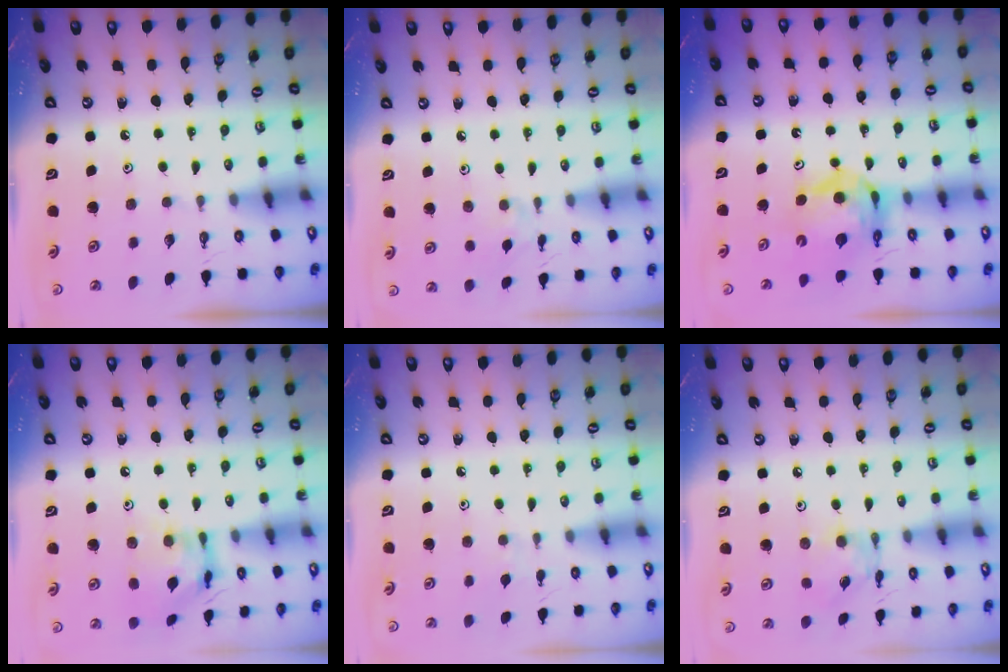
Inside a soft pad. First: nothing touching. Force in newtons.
{"total": 1.9, "press": 1.8, "slide": 0.6}
{"total": 9.7, "press": 9.6, "slide": 1.2}
{"total": 13.5, "press": 13.4, "slide": 1.1}
{"total": 4.0, "press": 4.0, "slide": 0.7}
{"total": 6.2, "press": 6.2, "slide": 0.3}